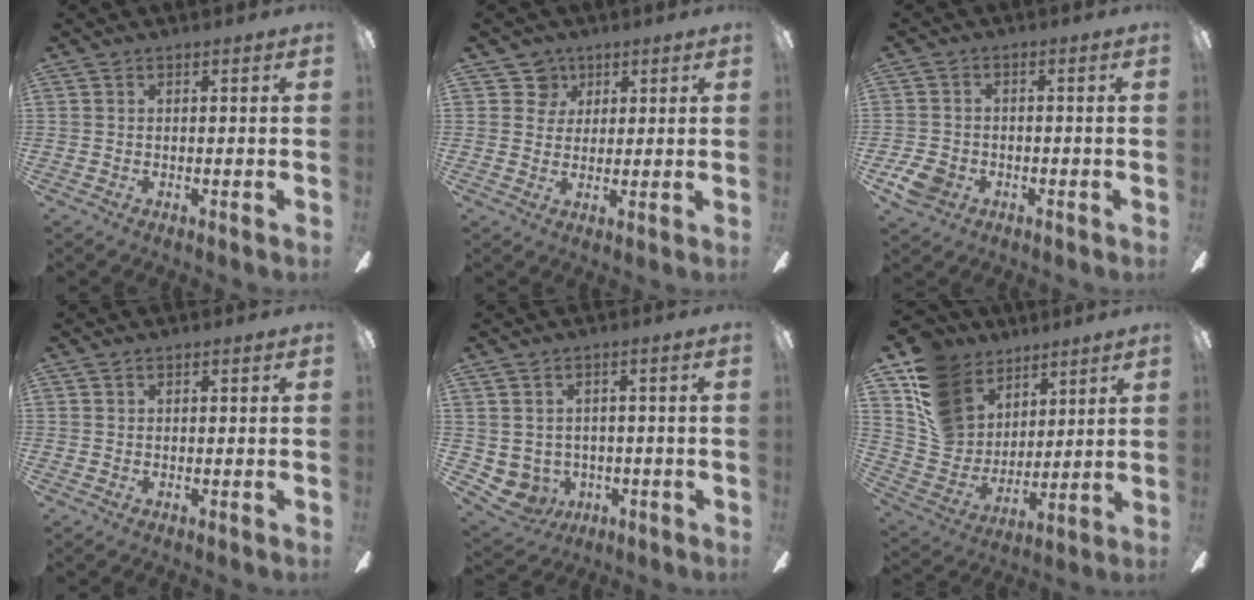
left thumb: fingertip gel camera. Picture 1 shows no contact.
{"total": 5.8, "force": [3.1, 4.9, 0.5], "torque": [-0.011, -0.005, 0.055]}
{"total": 5.9, "force": [-2.6, 4.5, 2.8], "torque": [-0.060, 0.010, -0.050]}
{"total": 0.7, "force": [0.4, 0.7, 0.1], "torque": [-0.001, 0.004, 0.006]}
{"total": 5.1, "force": [-0.5, 5.0, 0.8], "torque": [-0.059, -0.003, -0.007]}
{"total": 15.8, "force": [9.0, 11.8, 5.4], "torque": [-0.122, -0.044, 0.181]}